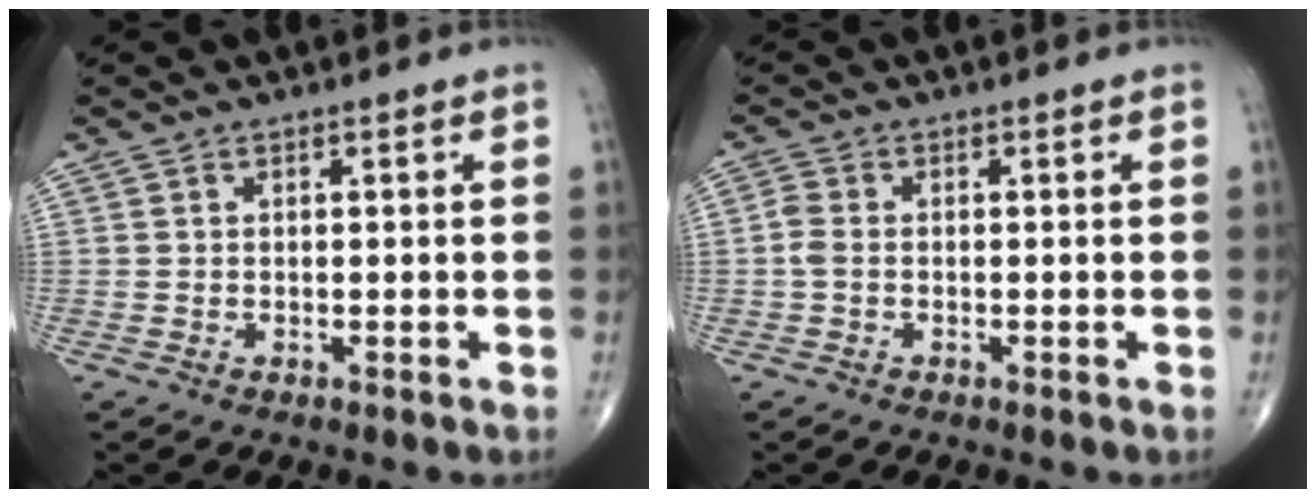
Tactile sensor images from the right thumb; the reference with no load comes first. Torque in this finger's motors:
{"motor_torque": [-0.07, -0.10, 0.04, 0.06, 0.10]}